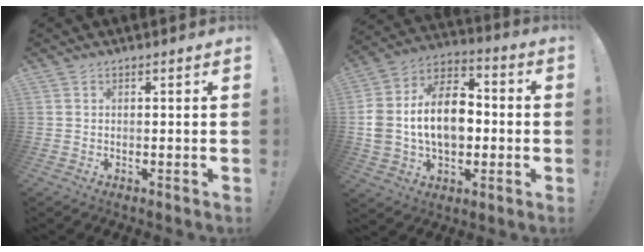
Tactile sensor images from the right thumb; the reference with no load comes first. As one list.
[{"total": 19.6, "force": [-0.4, 13.8, 14.0], "torque": [-0.258, 0.022, 0.000]}]